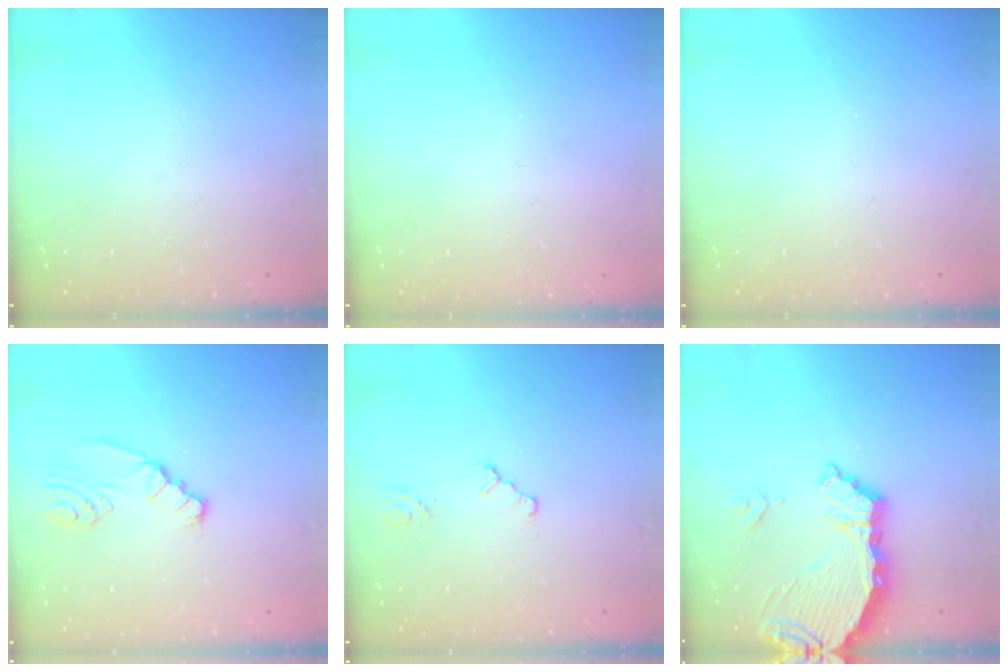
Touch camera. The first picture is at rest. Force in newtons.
{"total": 0.0}
{"total": 0.0}
{"total": 2.3, "press": 2.2, "slide": 0.3}
{"total": 1.6, "press": 1.5, "slide": 0.3}
{"total": 9.4, "press": 8.7, "slide": 3.7}